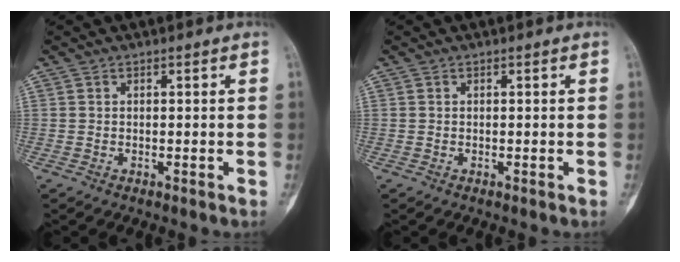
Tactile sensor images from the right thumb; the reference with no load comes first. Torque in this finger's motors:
{"motor_torque": [0.31, 0.02, 0.20, -0.02, 0.03]}